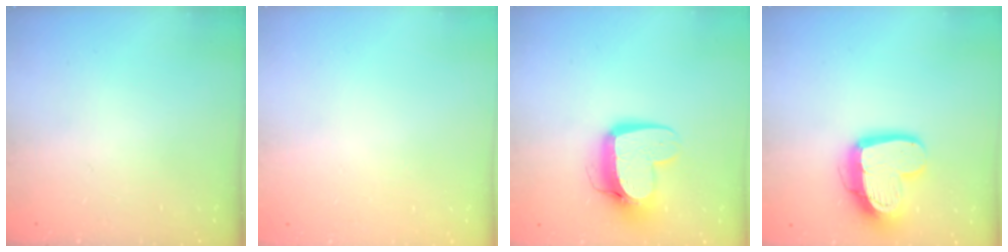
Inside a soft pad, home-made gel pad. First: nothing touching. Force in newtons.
{"total": 0.0}
{"total": 12.4, "press": 12.3, "slide": 1.2}
{"total": 15.0, "press": 14.9, "slide": 1.3}